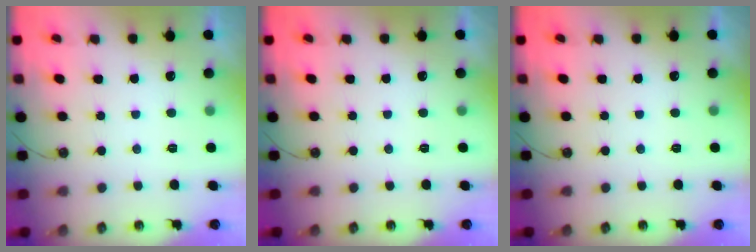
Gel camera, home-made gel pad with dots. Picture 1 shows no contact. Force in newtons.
{"total": 0.0}
{"total": 0.0}